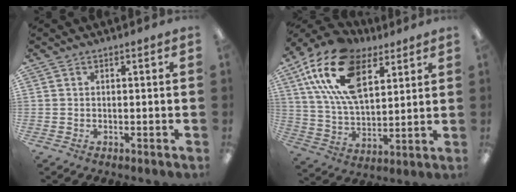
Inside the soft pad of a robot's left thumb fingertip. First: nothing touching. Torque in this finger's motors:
{"motor_torque": [0.47, 0.70, 1.73, -1.04, 0.56]}